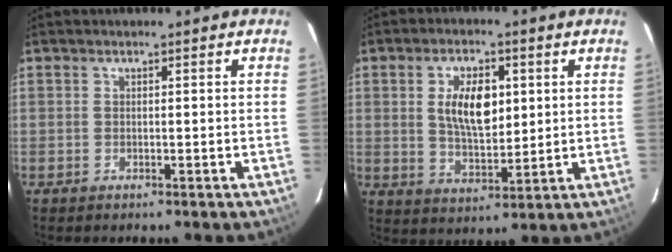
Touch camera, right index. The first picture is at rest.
{"total": 9.6, "force": [2.2, 4.7, 8.1], "torque": [-0.147, 0.004, 0.045]}